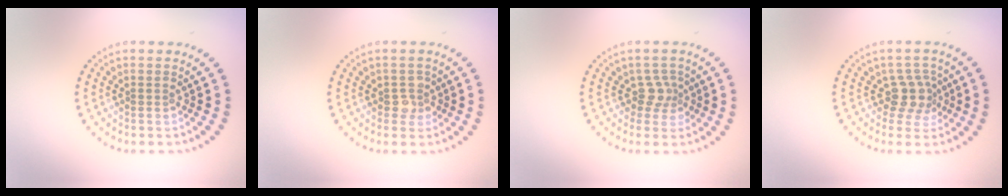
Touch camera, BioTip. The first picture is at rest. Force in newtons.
{"total": 1.6, "press": 1.4, "slide": 0.9}
{"total": 2.0, "press": 1.5, "slide": 1.3}
{"total": 2.8, "press": 2.1, "slide": 1.8}